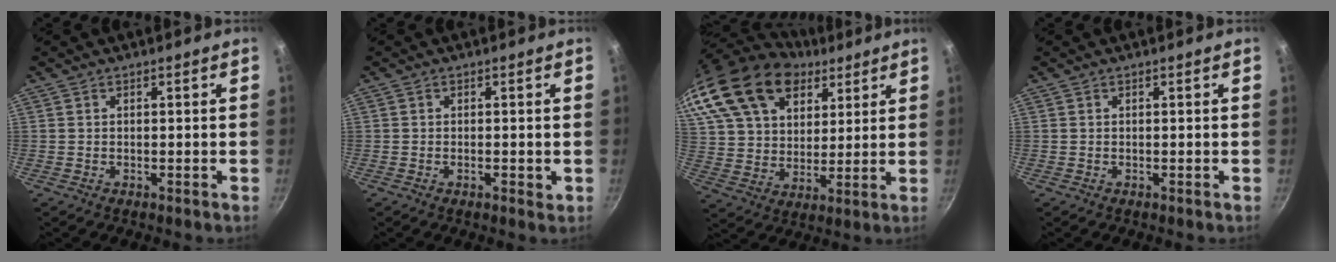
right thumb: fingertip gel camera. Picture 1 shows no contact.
{"total": 1.6, "force": [-0.5, 0.7, 1.4], "torque": [-0.021, -0.001, -0.008]}
{"total": 25.0, "force": [14.9, 15.3, 12.9], "torque": [-0.250, -0.004, 0.280]}
{"total": 0.0}